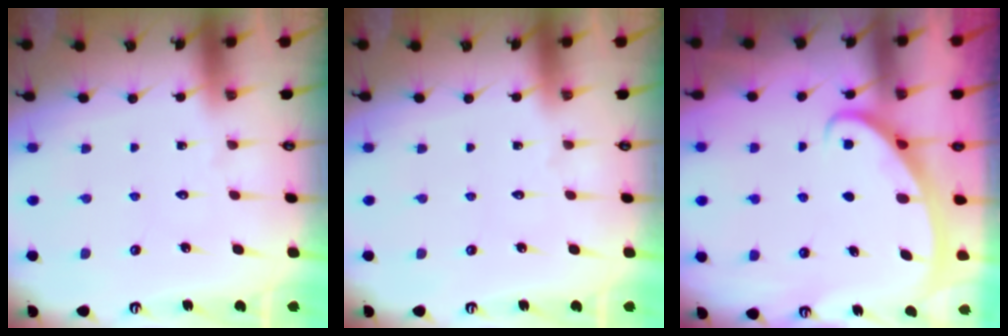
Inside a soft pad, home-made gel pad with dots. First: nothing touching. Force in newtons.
{"total": 0.0}
{"total": 2.6, "press": 2.6, "slide": 0.4}